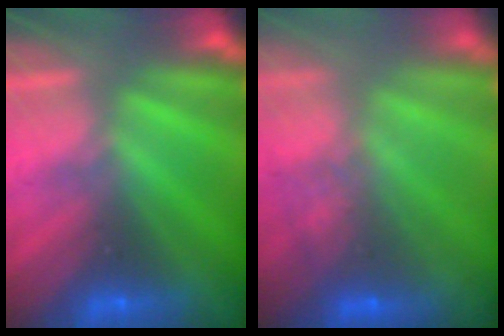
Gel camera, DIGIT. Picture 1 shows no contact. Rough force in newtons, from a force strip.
{"total": 7.4}